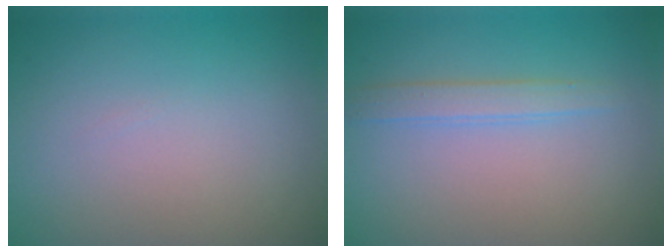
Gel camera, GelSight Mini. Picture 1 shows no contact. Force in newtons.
{"total": 1.8, "press": 1.8, "slide": 0.1}